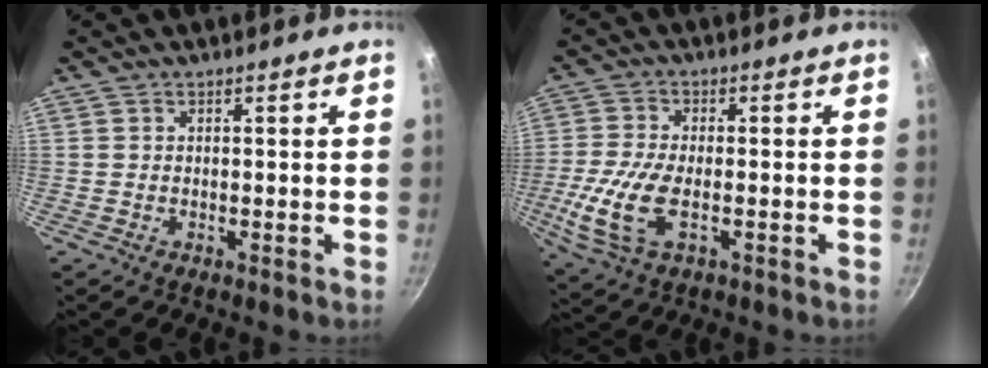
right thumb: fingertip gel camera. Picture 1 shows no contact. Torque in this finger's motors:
{"motor_torque": [-0.06, 0.11, 0.76, -0.68, 0.07]}